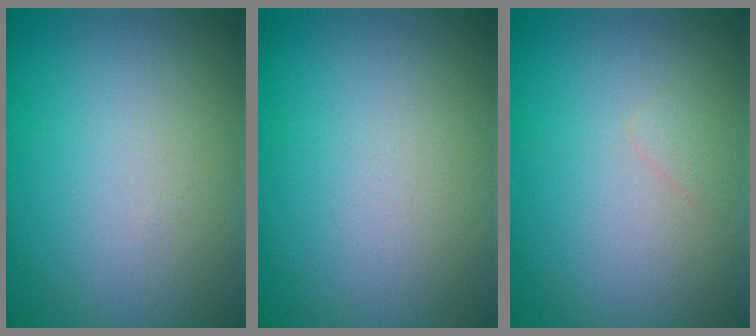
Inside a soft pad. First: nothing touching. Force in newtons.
{"total": 0.0}
{"total": 0.6, "press": 0.6, "slide": 0.1}